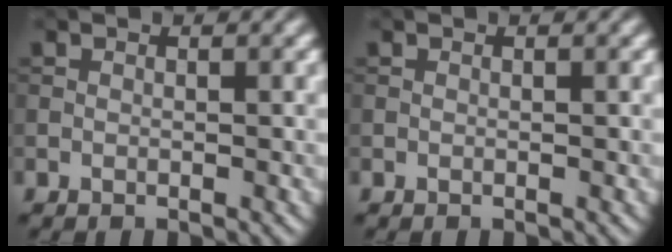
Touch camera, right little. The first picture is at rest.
{"total": 0.0}